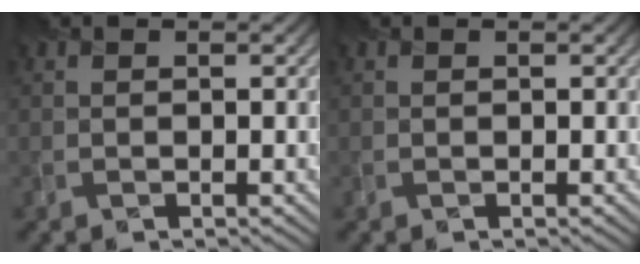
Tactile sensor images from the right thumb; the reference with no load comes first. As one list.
[{"total": 0.0}]